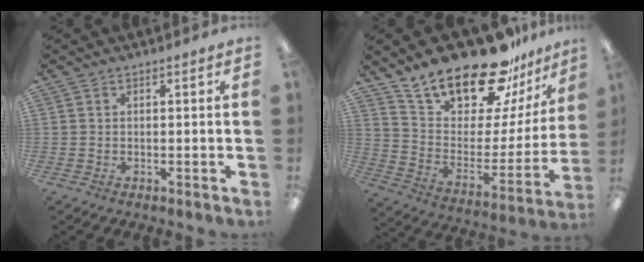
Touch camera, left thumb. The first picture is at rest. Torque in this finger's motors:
{"motor_torque": [1.84, 1.84, 1.46, -1.31, 0.09]}